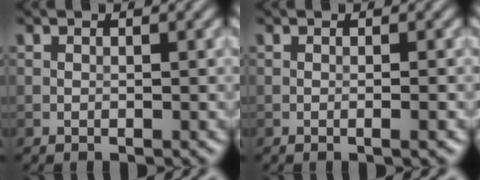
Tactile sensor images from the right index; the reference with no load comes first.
{"total": 1.2, "force": [-0.3, 0.3, 1.2], "torque": [-0.011, 0.001, -0.008]}